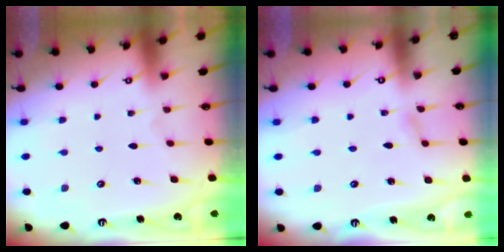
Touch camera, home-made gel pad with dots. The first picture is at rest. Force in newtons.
{"total": 1.3, "press": 1.3, "slide": 0.1}